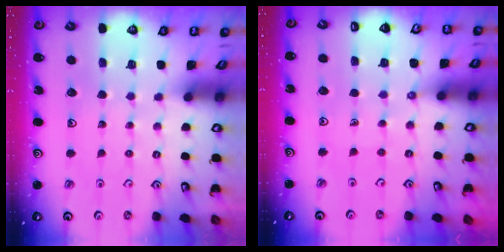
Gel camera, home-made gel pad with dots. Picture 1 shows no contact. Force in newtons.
{"total": 2.3, "press": 2.3, "slide": 0.5}